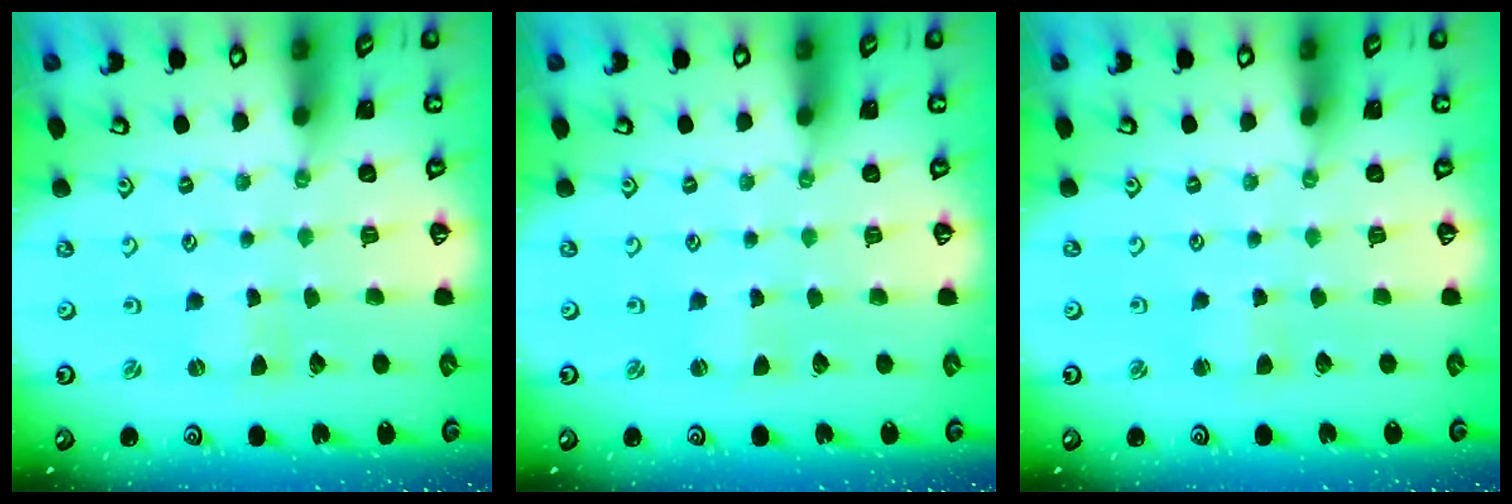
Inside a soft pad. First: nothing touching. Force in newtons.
{"total": 1.4, "press": 1.4, "slide": 0.4}
{"total": 2.7, "press": 2.7, "slide": 0.2}